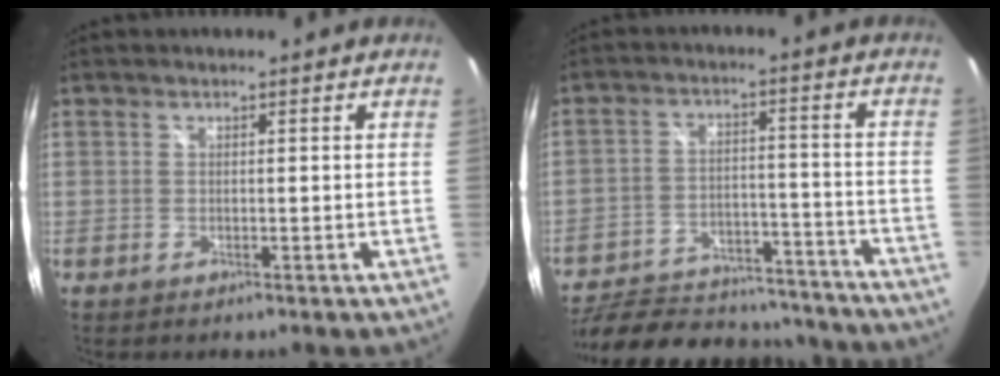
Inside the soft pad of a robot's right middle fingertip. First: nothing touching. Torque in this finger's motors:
{"motor_torque": [0.95, -1.19, 0.16, 0.07]}